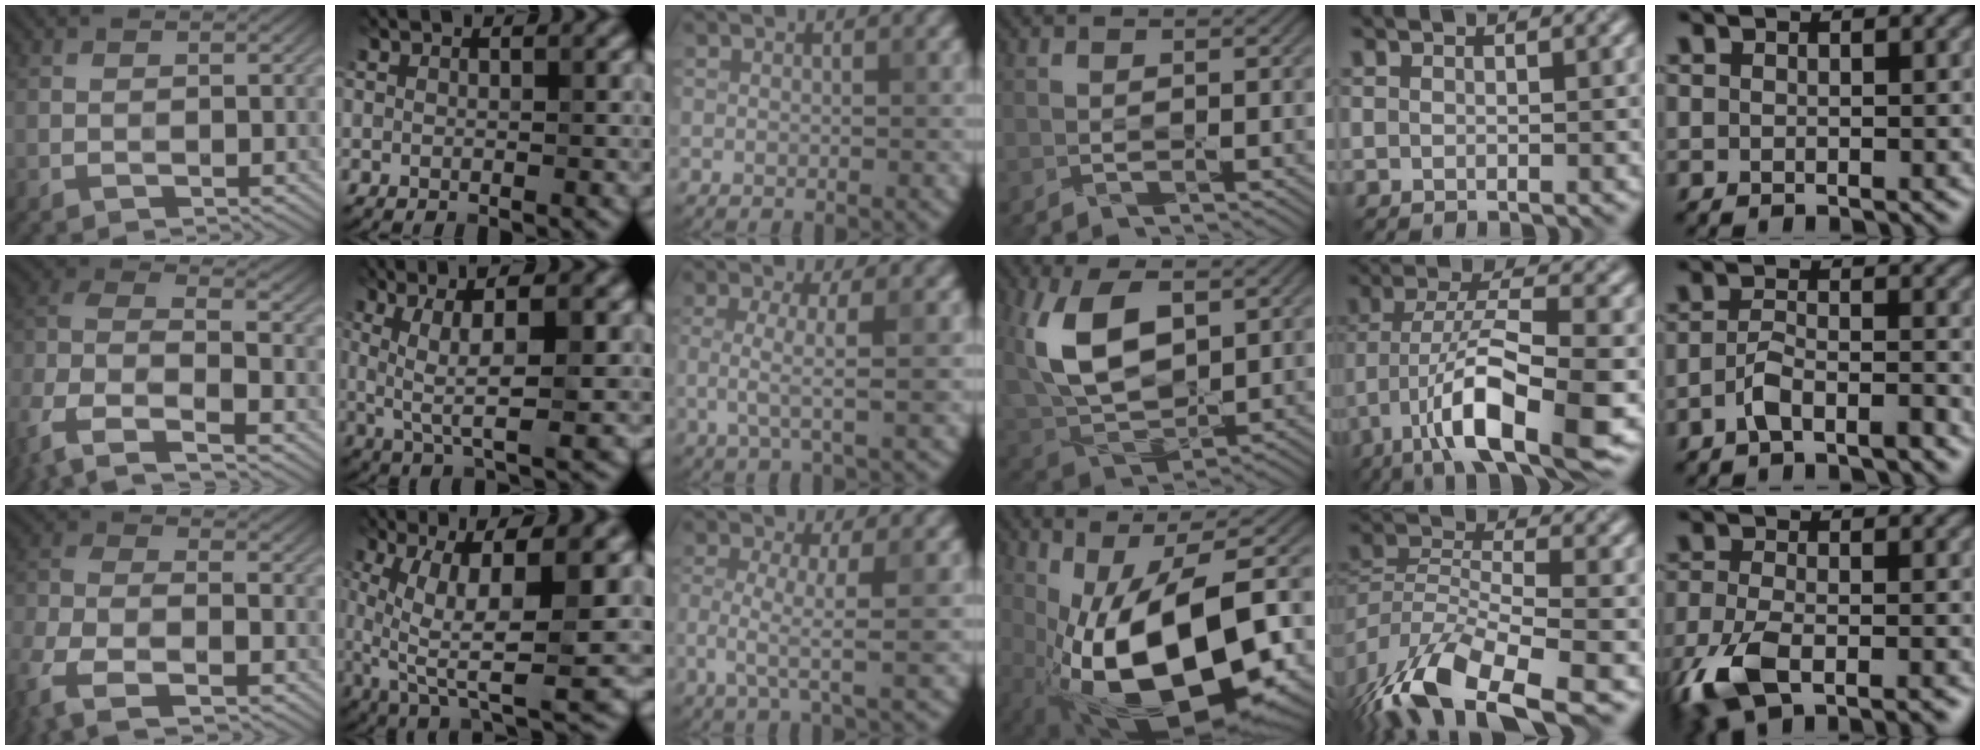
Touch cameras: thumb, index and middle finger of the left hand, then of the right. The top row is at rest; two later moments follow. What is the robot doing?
{"motion": "wipe", "object": "glasses"}